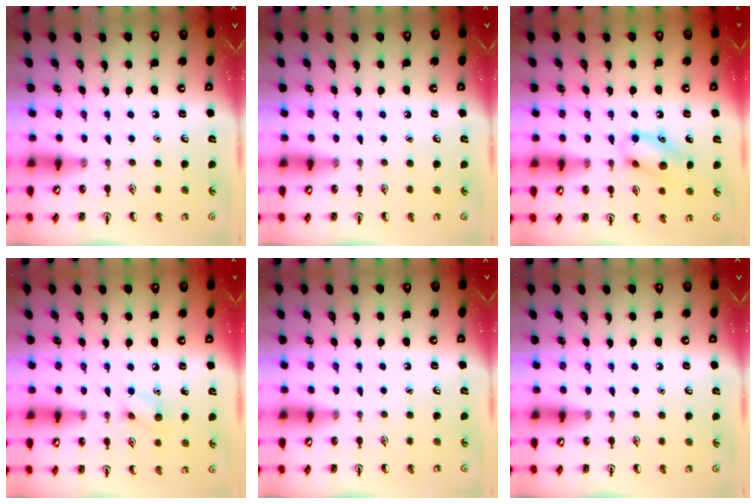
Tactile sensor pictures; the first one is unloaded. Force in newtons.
{"total": 0.0}
{"total": 11.7, "press": 11.6, "slide": 0.9}
{"total": 6.4, "press": 6.3, "slide": 1.4}
{"total": 0.0}
{"total": 0.0}